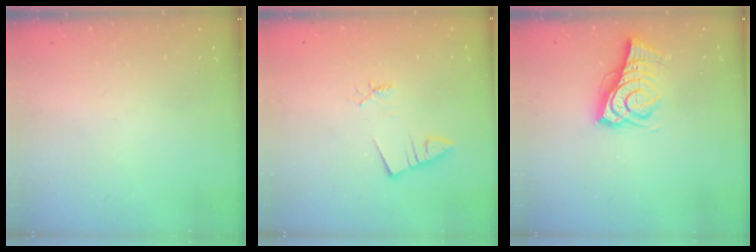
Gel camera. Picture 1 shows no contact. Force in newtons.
{"total": 2.3, "press": 2.2, "slide": 0.3}
{"total": 8.8, "press": 8.6, "slide": 1.8}